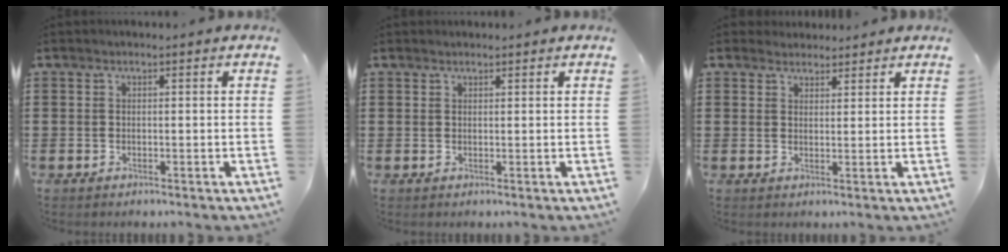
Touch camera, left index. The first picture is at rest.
{"total": 0.7, "force": [0.7, 0.2, 0.1], "torque": [-0.003, 0.000, 0.014]}
{"total": 2.5, "force": [2.3, 1.0, -0.1], "torque": [-0.006, 0.002, 0.044]}